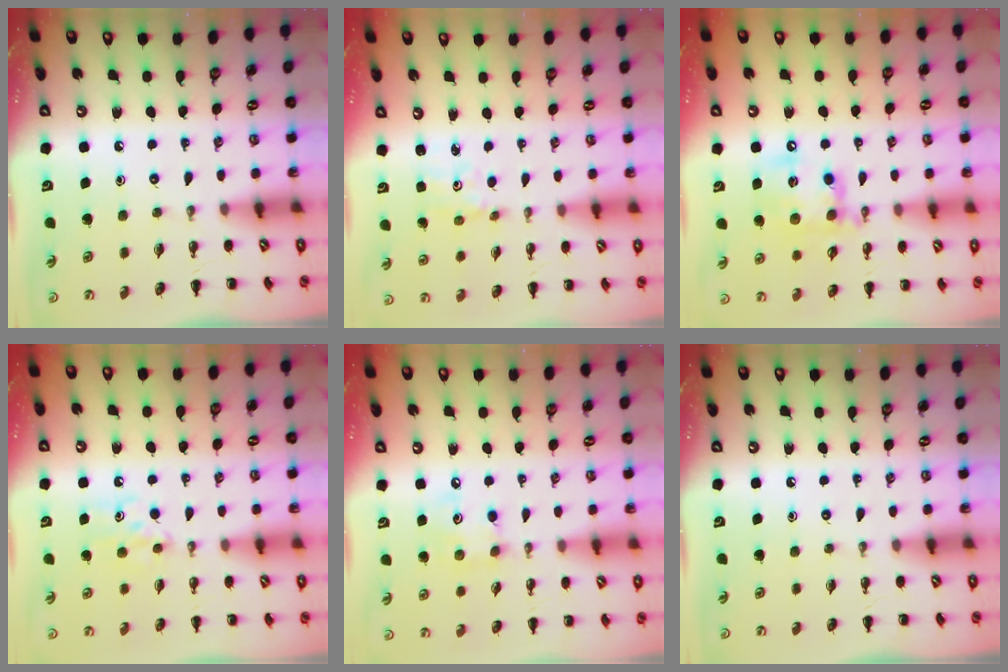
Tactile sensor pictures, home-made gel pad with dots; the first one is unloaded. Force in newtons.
{"total": 1.5, "press": 1.4, "slide": 0.5}
{"total": 14.1, "press": 14.0, "slide": 2.2}
{"total": 5.1, "press": 4.9, "slide": 1.5}
{"total": 5.2, "press": 5.2, "slide": 0.8}
{"total": 0.0}